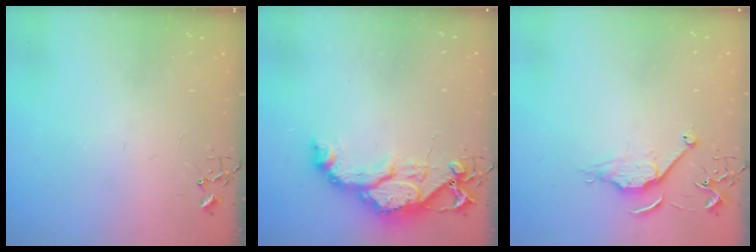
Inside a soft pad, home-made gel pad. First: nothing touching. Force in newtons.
{"total": 14.0, "press": 13.9, "slide": 1.4}
{"total": 8.2, "press": 8.1, "slide": 0.3}